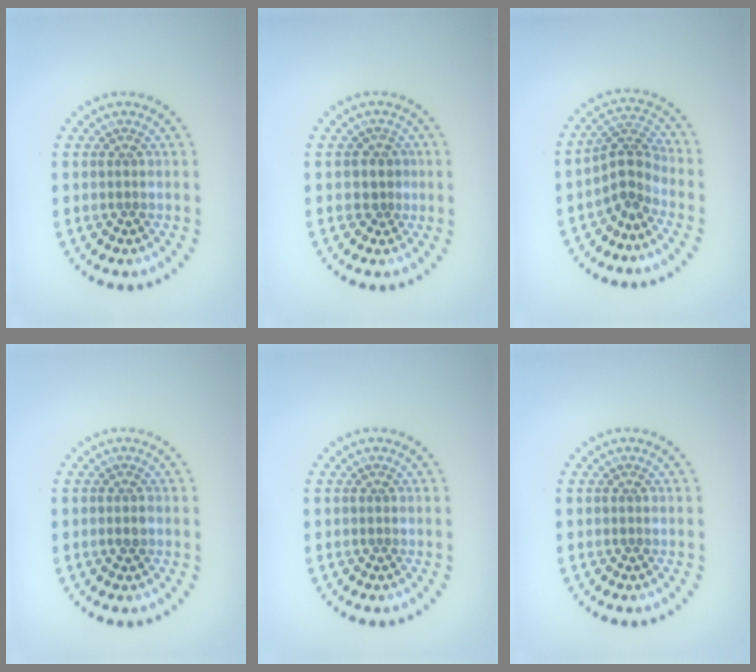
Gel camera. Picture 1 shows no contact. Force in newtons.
{"total": 1.6, "press": 1.4, "slide": 0.8}
{"total": 3.0, "press": 2.0, "slide": 2.2}
{"total": 1.0, "press": 0.9, "slide": 0.4}
{"total": 0.0}
{"total": 0.0}